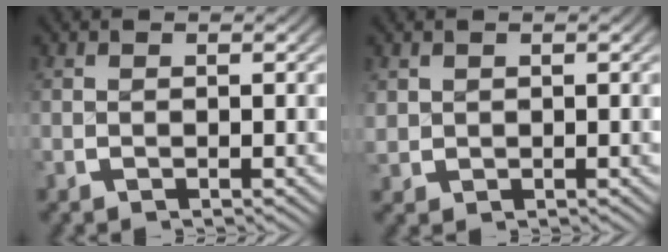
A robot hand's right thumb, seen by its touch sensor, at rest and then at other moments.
{"total": 1.0, "force": [0.6, 0.8, -0.3], "torque": [0.001, -0.004, 0.019]}